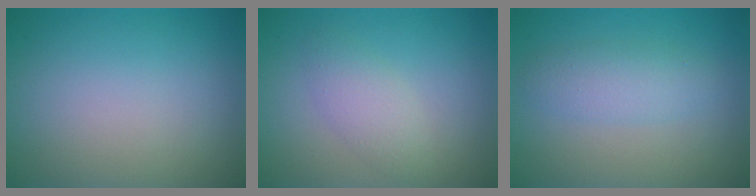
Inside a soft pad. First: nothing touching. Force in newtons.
{"total": 2.2, "press": 2.2, "slide": 0.2}
{"total": 2.8, "press": 2.8, "slide": 0.1}